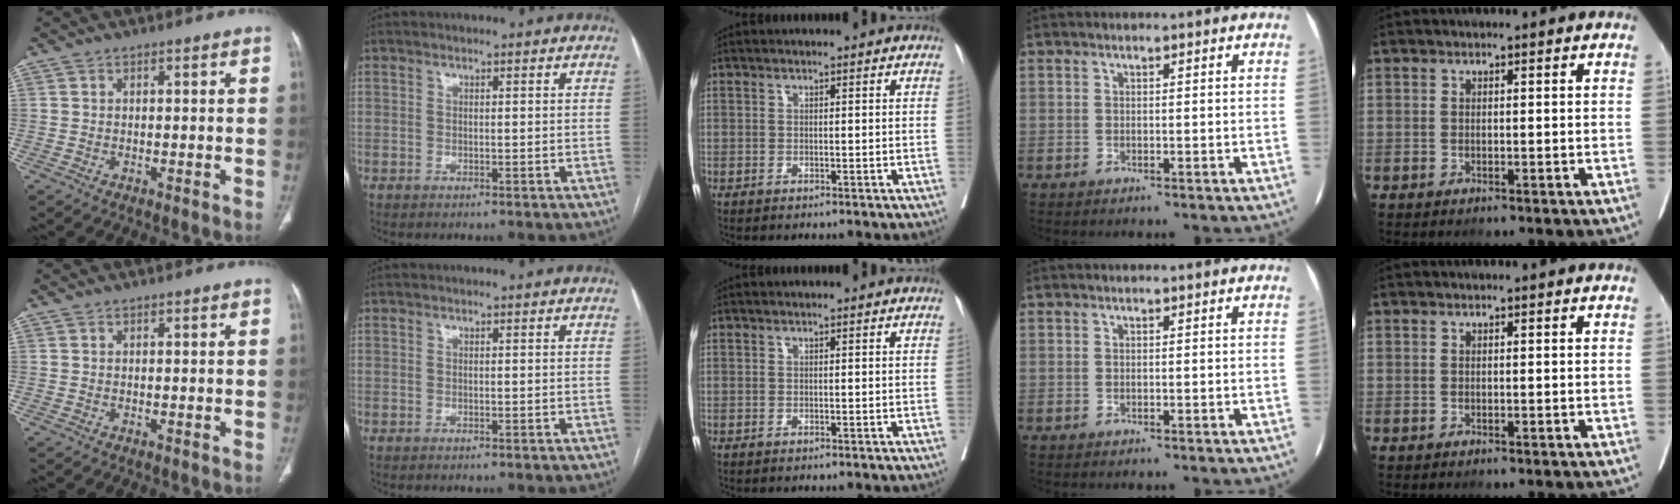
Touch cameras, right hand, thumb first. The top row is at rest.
{}